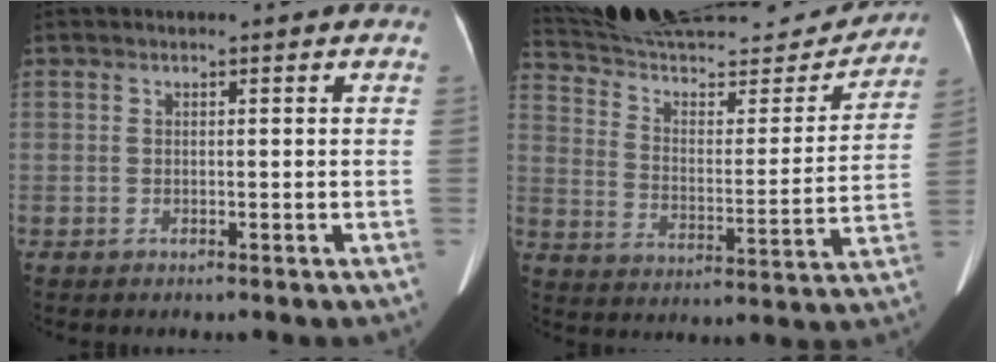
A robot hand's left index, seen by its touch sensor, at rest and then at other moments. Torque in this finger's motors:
{"motor_torque": [0.78, -1.36, 0.38, 0.07]}